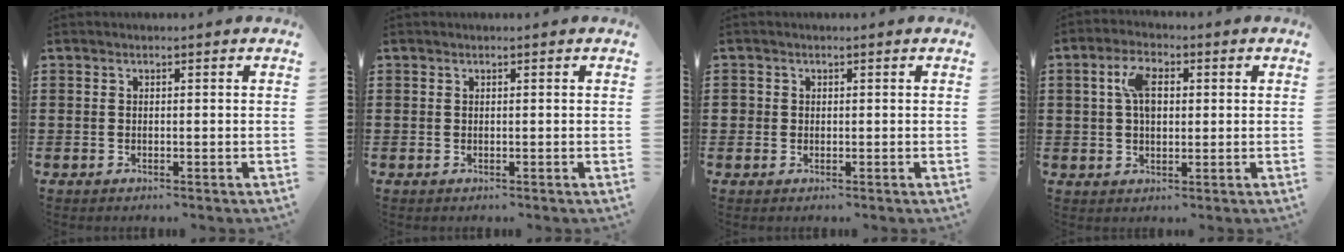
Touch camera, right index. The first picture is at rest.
{"total": 0.0}
{"total": 1.0, "force": [0.1, 1.0, 0.1], "torque": [-0.005, 0.006, 0.000]}
{"total": 5.4, "force": [1.1, 2.8, 4.5], "torque": [-0.095, 0.014, 0.018]}